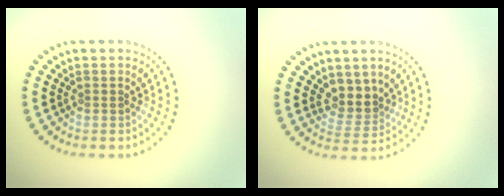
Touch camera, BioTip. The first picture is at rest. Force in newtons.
{"total": 2.7, "press": 2.1, "slide": 1.7}